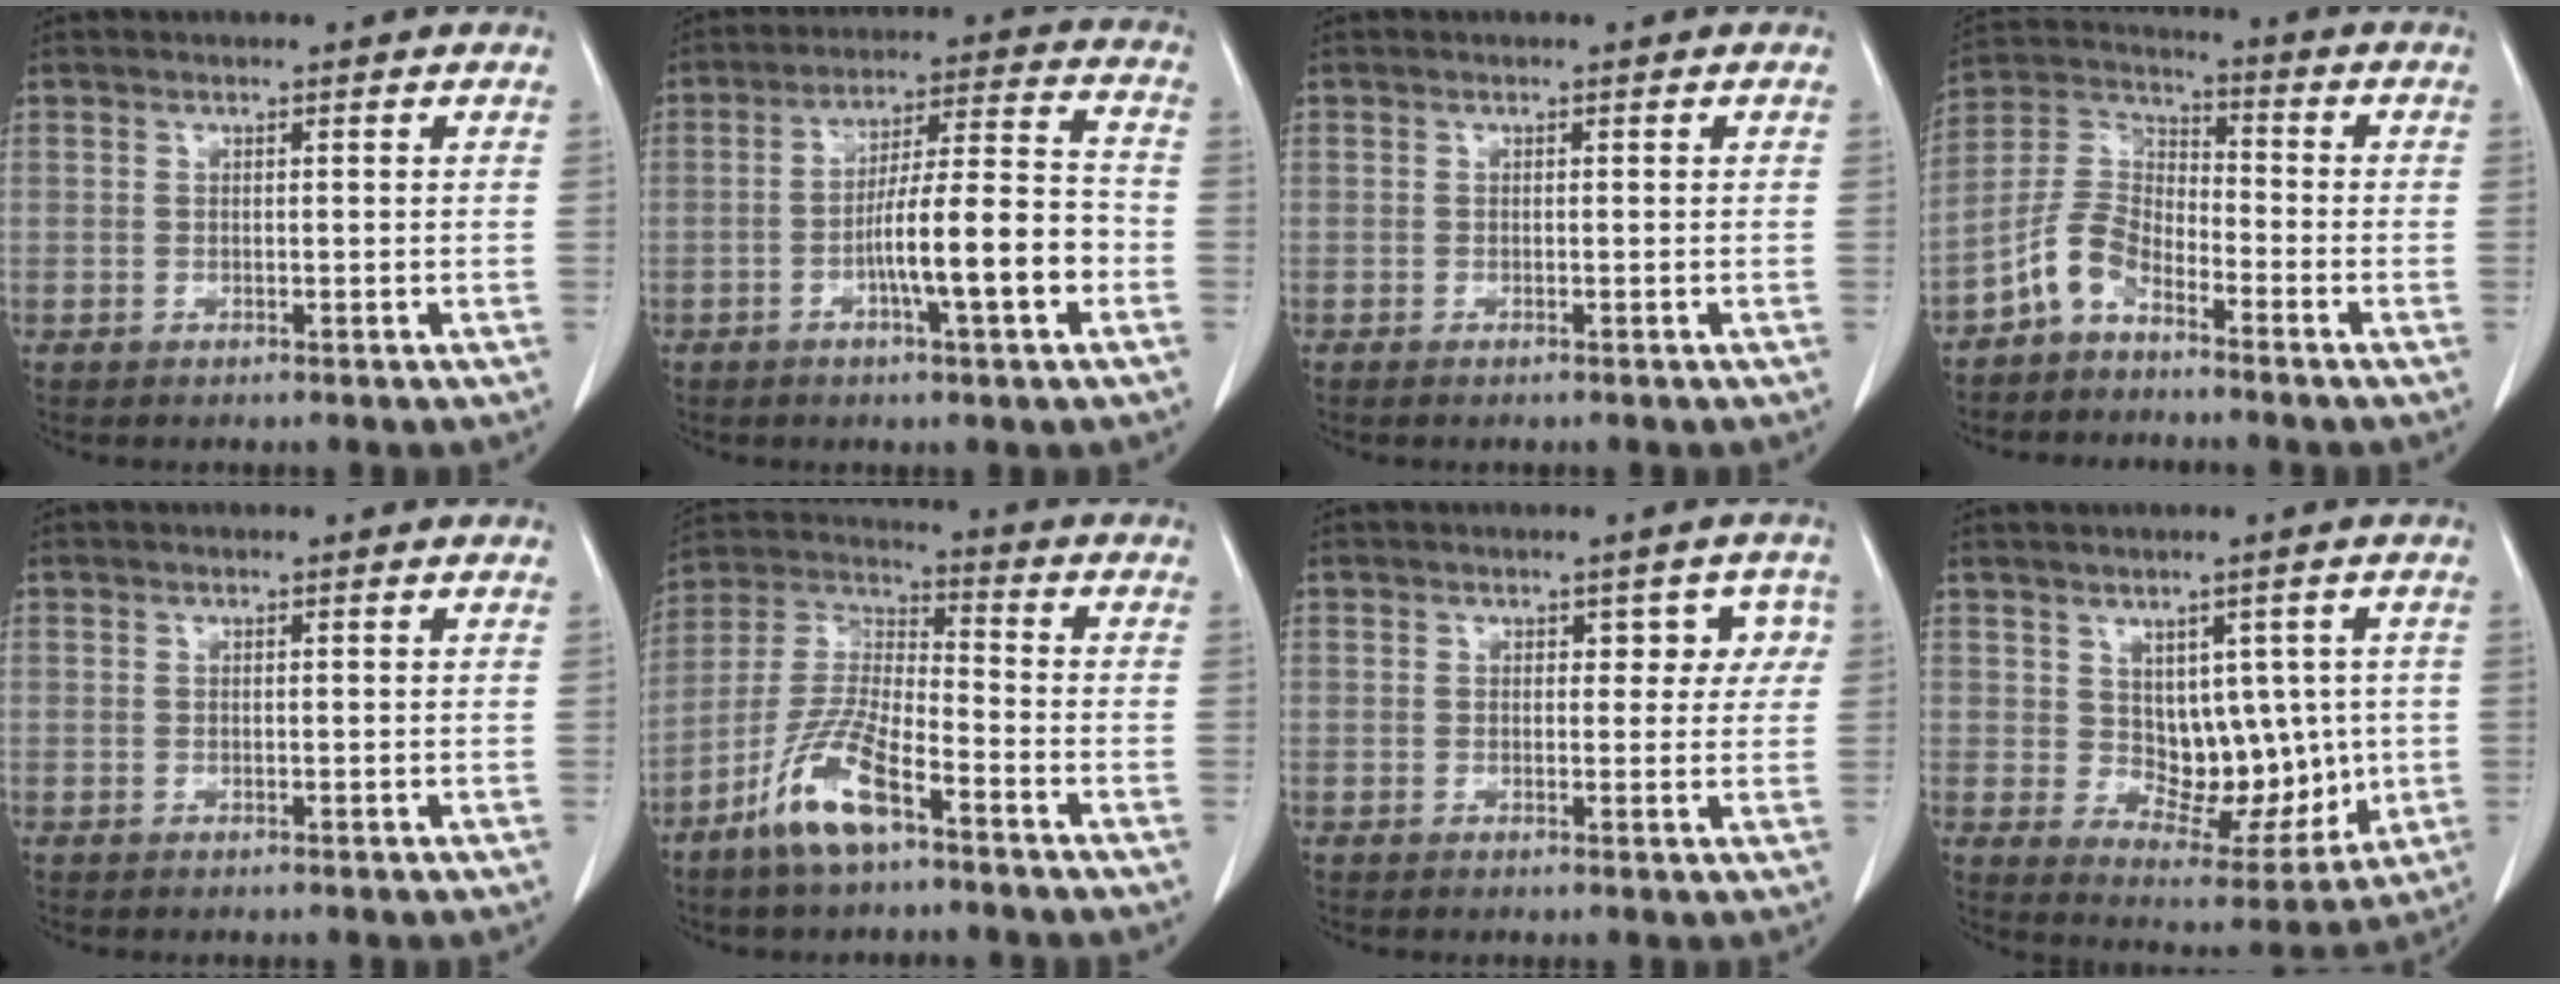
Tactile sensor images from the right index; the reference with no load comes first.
{"total": 12.3, "force": [-4.0, 1.0, 11.6], "torque": [-0.191, 0.013, -0.063]}
{"total": 0.6, "force": [-0.5, 0.0, 0.3], "torque": [-0.008, -0.002, -0.008]}
{"total": 7.8, "force": [-5.1, 3.8, 4.4], "torque": [-0.105, 0.025, -0.107]}
{"total": 0.0}
{"total": 11.3, "force": [-6.7, 2.5, 8.7], "torque": [-0.185, -0.009, -0.130]}
{"total": 3.8, "force": [1.1, 2.5, 2.6], "torque": [-0.008, 0.014, 0.010]}
{"total": 10.0, "force": [0.8, 6.3, 7.8], "torque": [-0.088, 0.009, 0.036]}